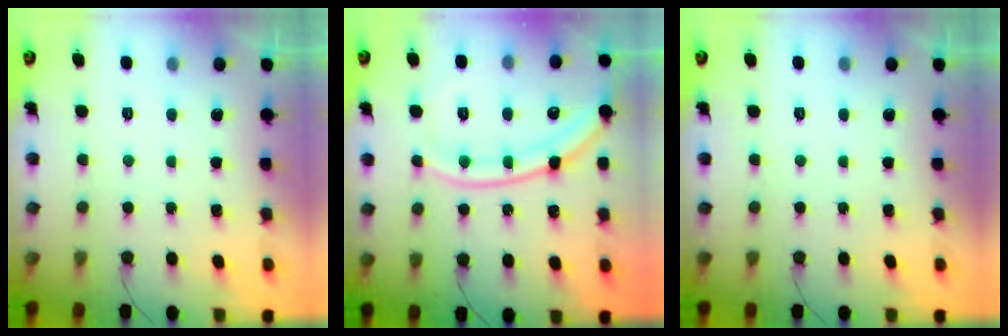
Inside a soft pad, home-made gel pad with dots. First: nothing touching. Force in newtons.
{"total": 16.5, "press": 16.4, "slide": 1.1}
{"total": 0.0}